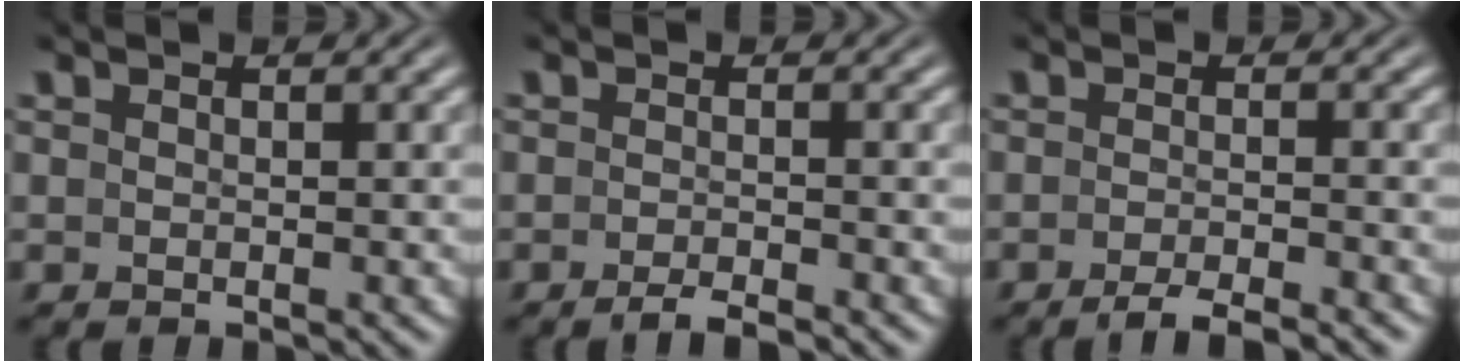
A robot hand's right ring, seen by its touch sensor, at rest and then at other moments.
{"total": 1.8, "force": [-1.7, -0.3, 0.6], "torque": [-0.012, 0.001, -0.033]}
{"total": 3.2, "force": [-2.9, 0.1, 1.4], "torque": [-0.022, -0.002, -0.050]}